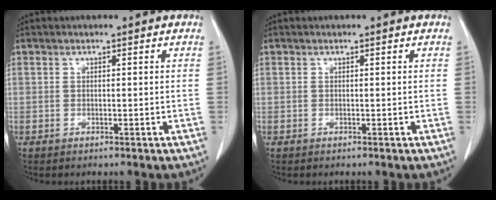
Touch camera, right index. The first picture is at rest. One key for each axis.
{"total": 0.0}